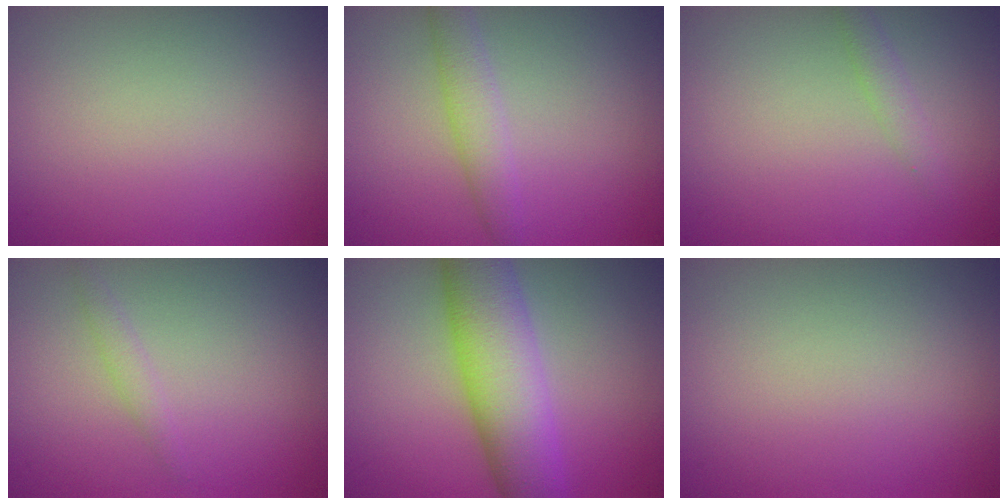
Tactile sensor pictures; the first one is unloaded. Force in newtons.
{"total": 2.6, "press": 2.6, "slide": 0.1}
{"total": 1.4, "press": 1.4, "slide": 0.0}
{"total": 1.1, "press": 1.1, "slide": 0.1}
{"total": 8.8, "press": 8.8, "slide": 0.1}
{"total": 0.0}